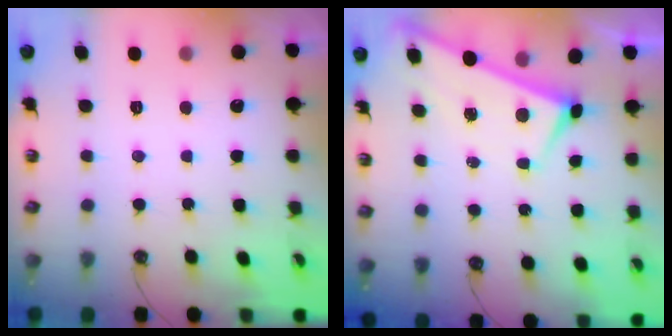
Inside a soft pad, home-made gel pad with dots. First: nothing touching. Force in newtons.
{"total": 1.9, "press": 1.9, "slide": 0.2}